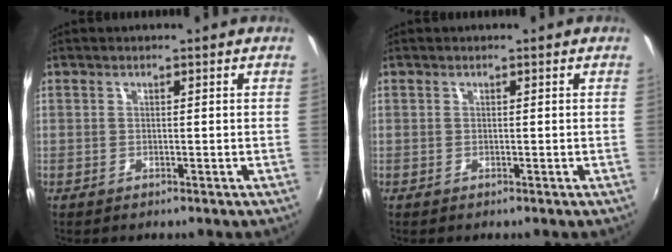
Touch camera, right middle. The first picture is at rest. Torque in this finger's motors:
{"motor_torque": [-0.06, 0.07, 0.00, 0.00]}